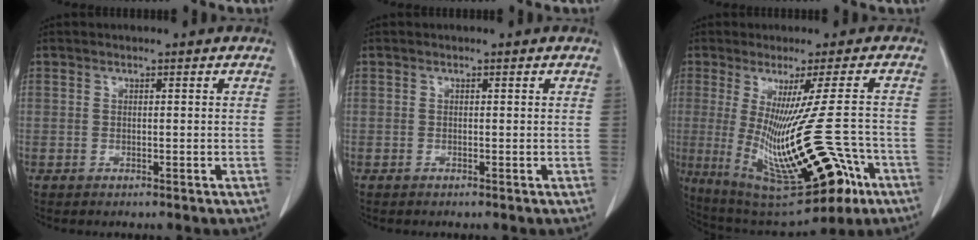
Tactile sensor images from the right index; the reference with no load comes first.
{"total": 0.0}
{"total": 20.1, "force": [-6.8, 3.2, 18.7], "torque": [-0.311, -0.043, -0.089]}